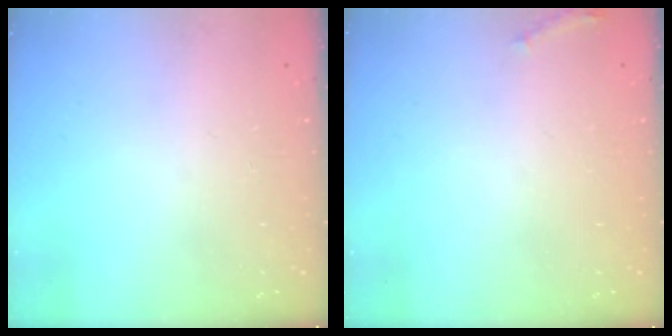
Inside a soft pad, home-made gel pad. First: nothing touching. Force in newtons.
{"total": 5.1, "press": 4.8, "slide": 1.8}